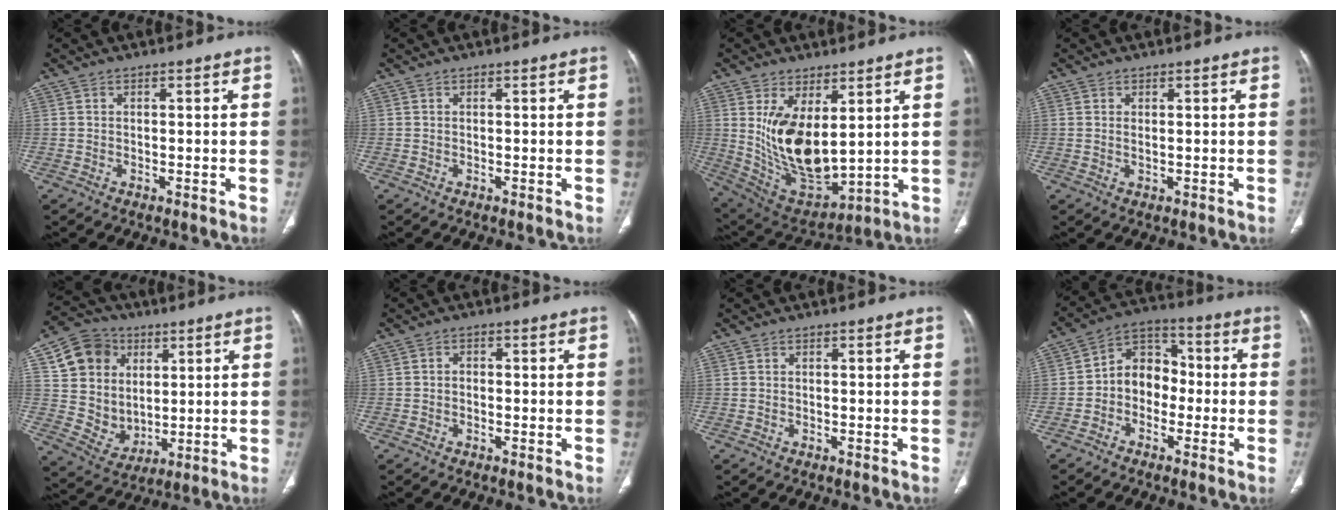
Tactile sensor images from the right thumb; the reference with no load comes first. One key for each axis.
{"total": 0.0}
{"total": 15.5, "fx": 3.5, "fy": 7.8, "fz": 12.9, "tx": -0.221, "ty": -0.034, "tz": 0.096}
{"total": 0.8, "fx": 0.3, "fy": 0.3, "fz": 0.7, "tx": -0.017, "ty": -0.003, "tz": 0.008}
{"total": 14.7, "fx": 5.1, "fy": 12.6, "fz": 5.5, "tx": -0.065, "ty": -0.013, "tz": 0.103}
{"total": 1.2, "fx": -0.3, "fy": 1.0, "fz": 0.7, "tx": -0.007, "ty": 0.006, "tz": -0.007}
{"total": 0.0}
{"total": 9.1, "fx": -1.5, "fy": 7.2, "fz": 5.4, "tx": -0.053, "ty": 0.038, "tz": -0.044}